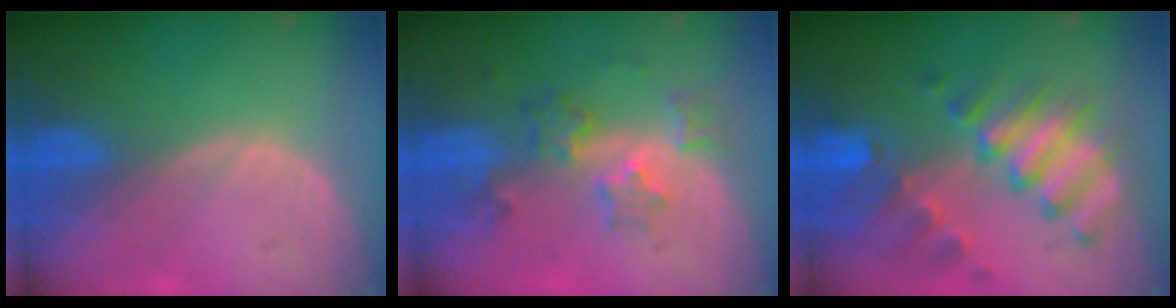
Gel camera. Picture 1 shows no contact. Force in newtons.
{"total": 5.9, "press": 5.3, "slide": 2.7}
{"total": 10.1, "press": 8.9, "slide": 4.8}